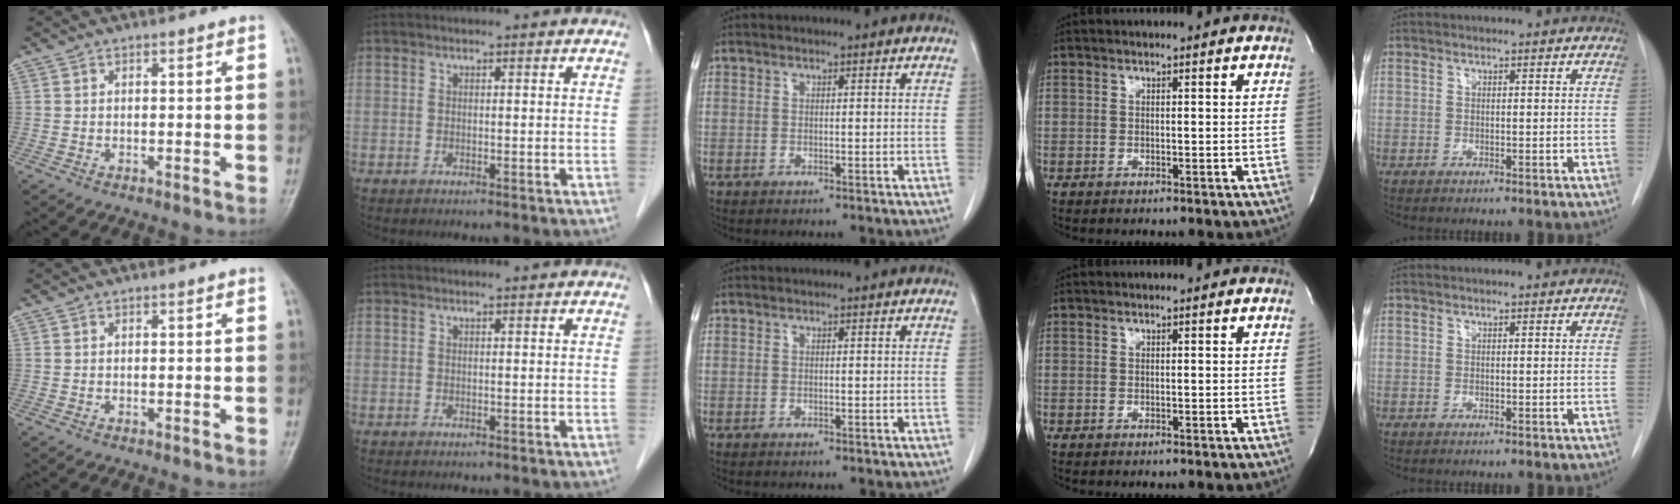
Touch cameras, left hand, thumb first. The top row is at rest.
{}